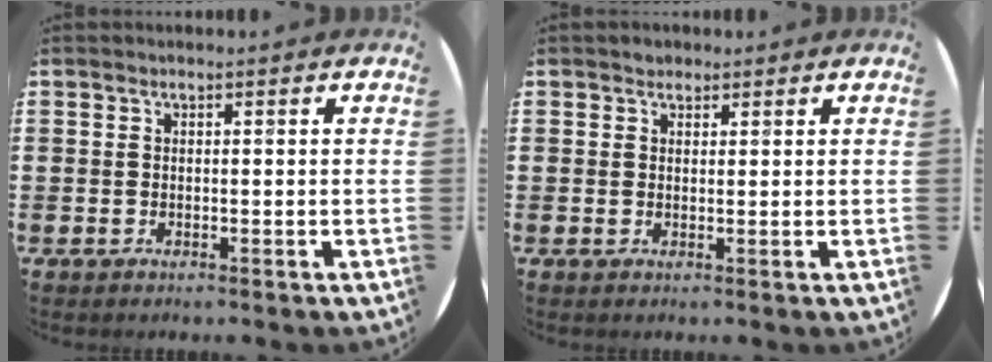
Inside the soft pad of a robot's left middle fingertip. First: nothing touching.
{"total": 1.1, "force": [1.0, 0.5, 0.0], "torque": [0.006, -0.002, 0.018]}